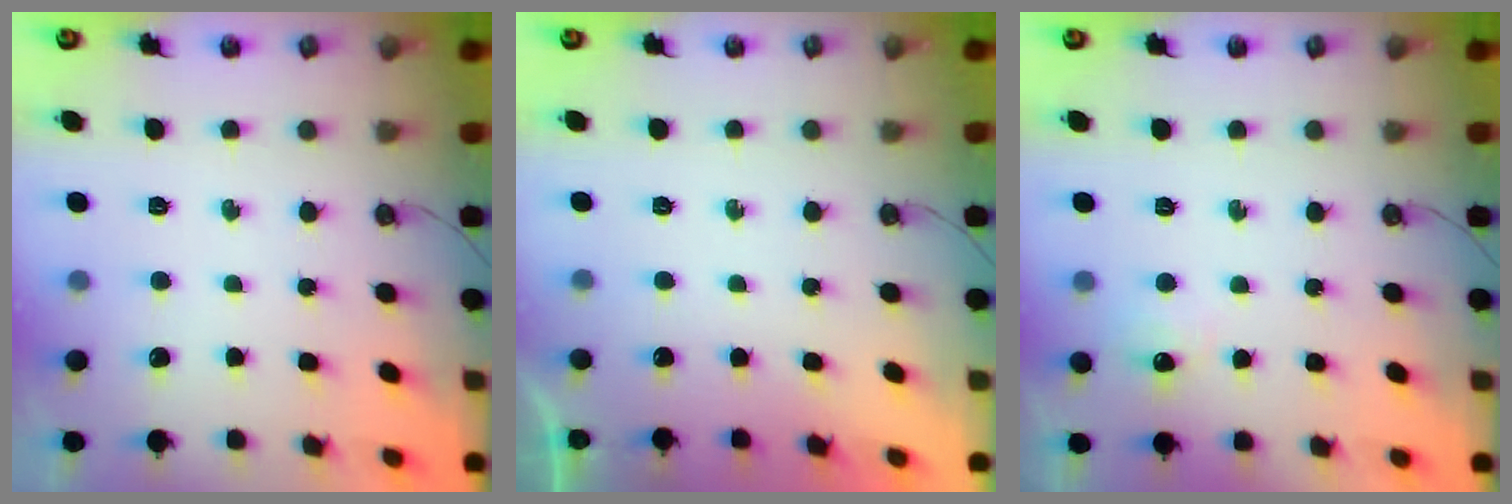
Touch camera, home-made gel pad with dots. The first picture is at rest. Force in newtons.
{"total": 0.0}
{"total": 6.6, "press": 6.5, "slide": 0.8}